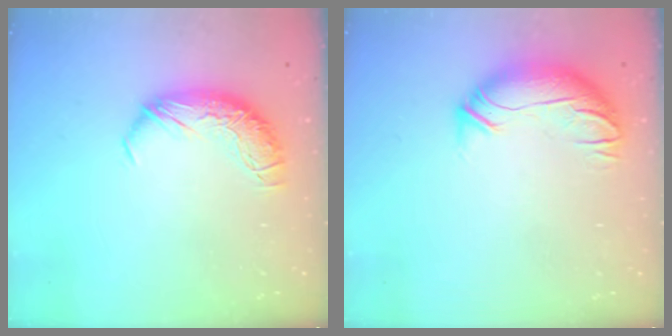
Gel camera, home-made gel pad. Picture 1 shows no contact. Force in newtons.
{"total": 3.3, "press": 1.8, "slide": 2.8}